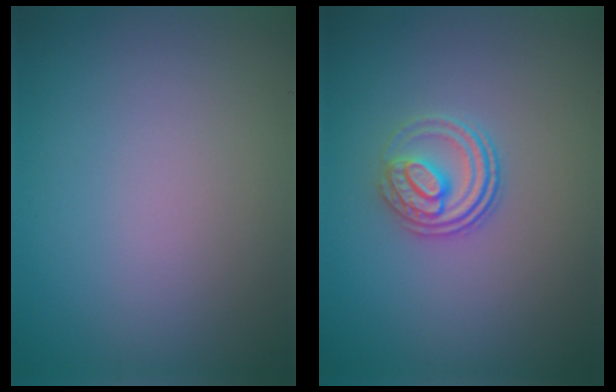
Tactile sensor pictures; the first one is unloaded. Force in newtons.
{"total": 3.1, "press": 2.7, "slide": 1.6}